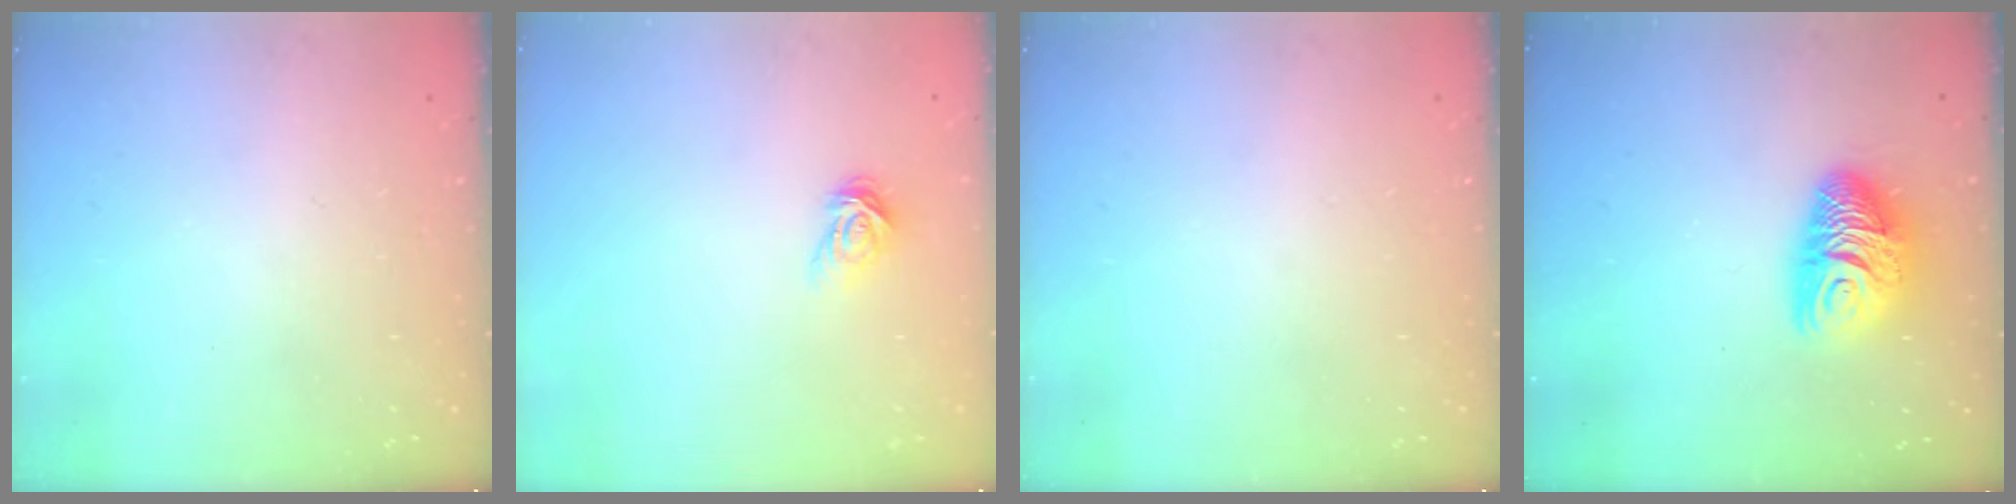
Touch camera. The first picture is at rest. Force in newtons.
{"total": 4.8, "press": 4.8, "slide": 0.3}
{"total": 0.0}
{"total": 10.6, "press": 10.6, "slide": 0.5}